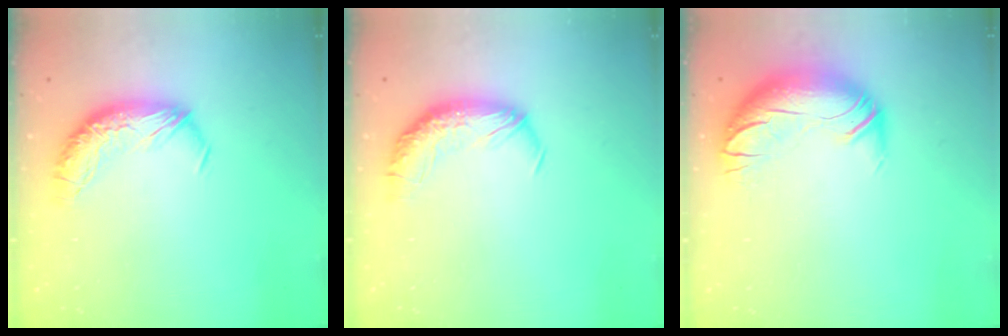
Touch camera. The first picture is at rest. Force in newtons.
{"total": 1.6, "press": 0.6, "slide": 1.5}
{"total": 3.0, "press": 0.4, "slide": 2.9}